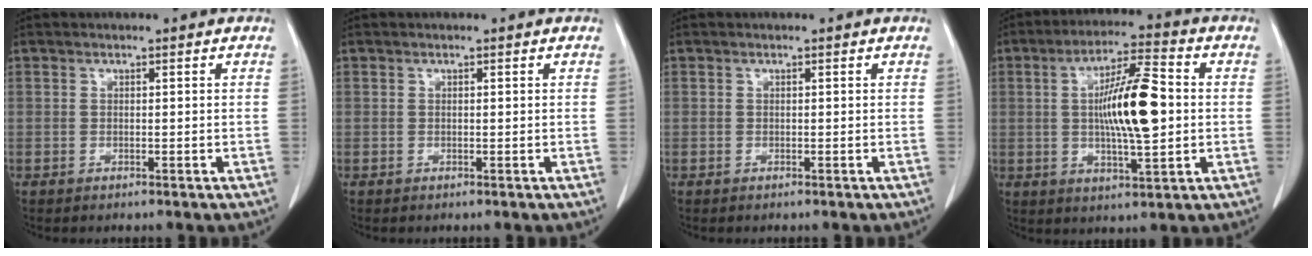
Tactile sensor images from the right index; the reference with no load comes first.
{"total": 0.0}
{"total": 0.0}
{"total": 12.3, "force": [0.5, 2.1, 12.1], "torque": [-0.214, 0.007, 0.005]}